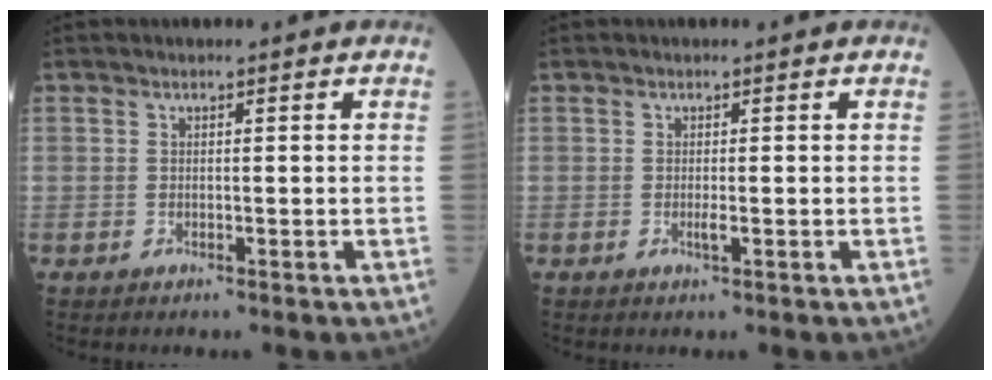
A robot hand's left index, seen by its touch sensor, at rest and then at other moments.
{"total": 0.7, "force": [-0.3, -0.1, 0.7], "torque": [-0.016, -0.003, -0.006]}